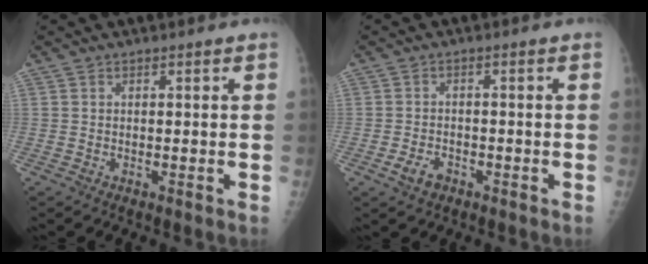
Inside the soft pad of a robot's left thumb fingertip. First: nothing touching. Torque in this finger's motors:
{"motor_torque": [-0.12, 0.13, 0.13, -0.13, 0.00]}